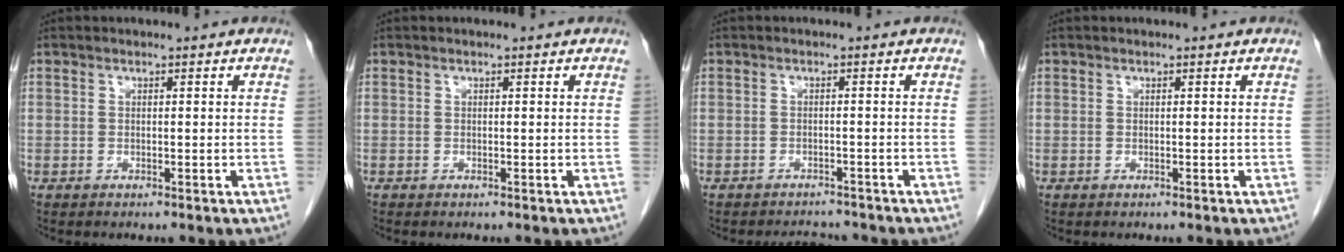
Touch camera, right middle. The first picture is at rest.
{"total": 0.0}
{"total": 3.8, "force": [-3.7, 0.9, 0.4], "torque": [-0.009, -0.007, -0.053]}
{"total": 0.0}